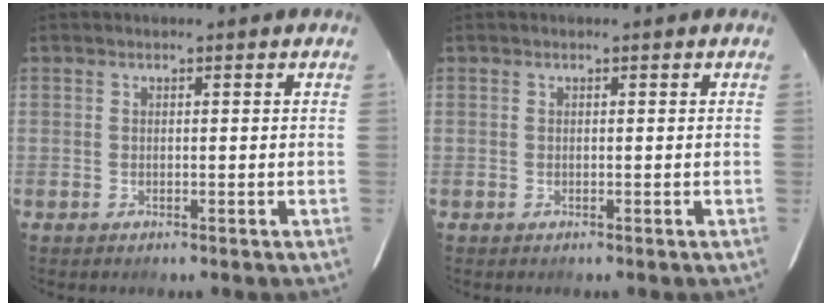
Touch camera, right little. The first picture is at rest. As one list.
[{"total": 0.0}]